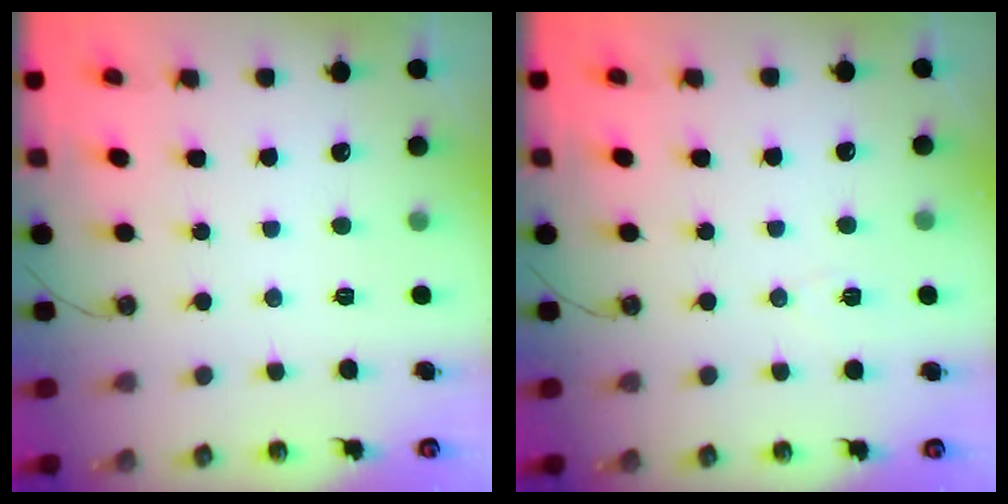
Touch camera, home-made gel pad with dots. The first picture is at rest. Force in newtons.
{"total": 3.4, "press": 2.6, "slide": 2.1}